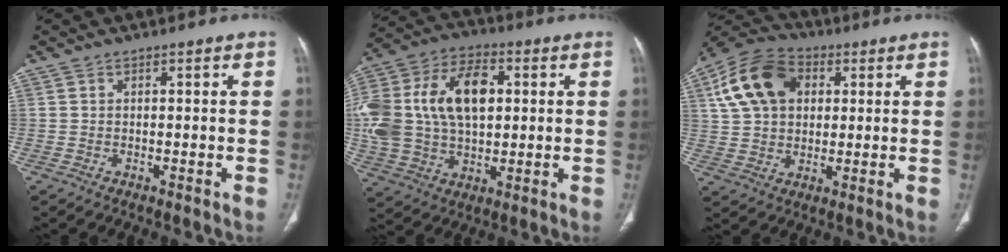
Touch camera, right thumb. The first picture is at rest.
{"total": 26.6, "force": [4.3, 16.9, 20.1], "torque": [-0.438, 0.034, 0.084]}
{"total": 14.9, "force": [4.5, 10.4, 9.7], "torque": [-0.169, 0.012, 0.077]}